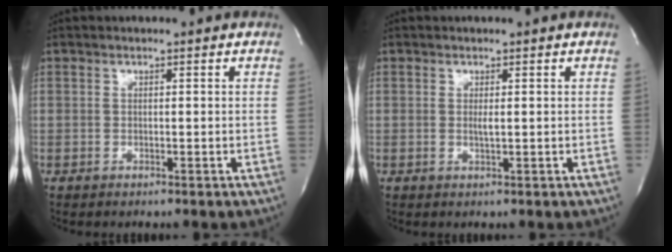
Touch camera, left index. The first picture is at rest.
{"total": 1.0, "force": [-0.2, 0.0, 0.9], "torque": [-0.024, -0.006, -0.002]}